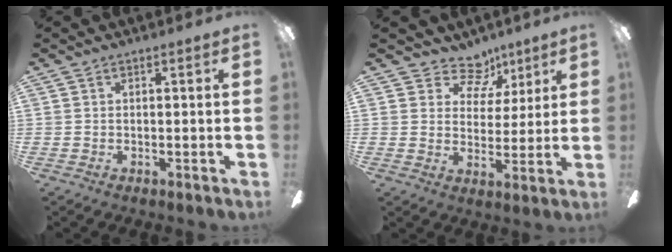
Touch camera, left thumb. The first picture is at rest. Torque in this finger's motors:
{"motor_torque": [0.12, 0.08, -0.43, -0.08, -0.11]}